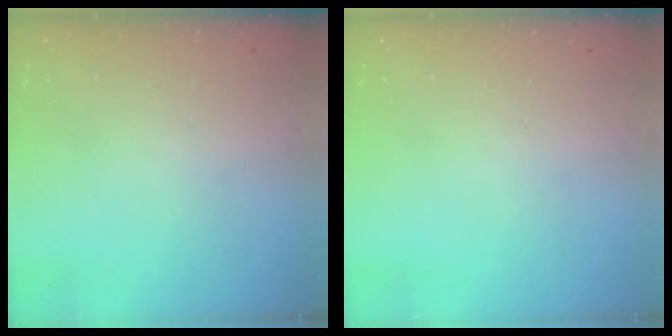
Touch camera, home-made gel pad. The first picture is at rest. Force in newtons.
{"total": 0.0}